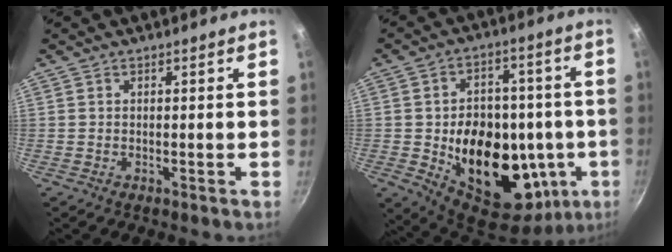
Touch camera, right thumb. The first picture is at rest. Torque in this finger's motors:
{"motor_torque": [-0.35, 1.60, 0.77, 0.17, 0.21]}